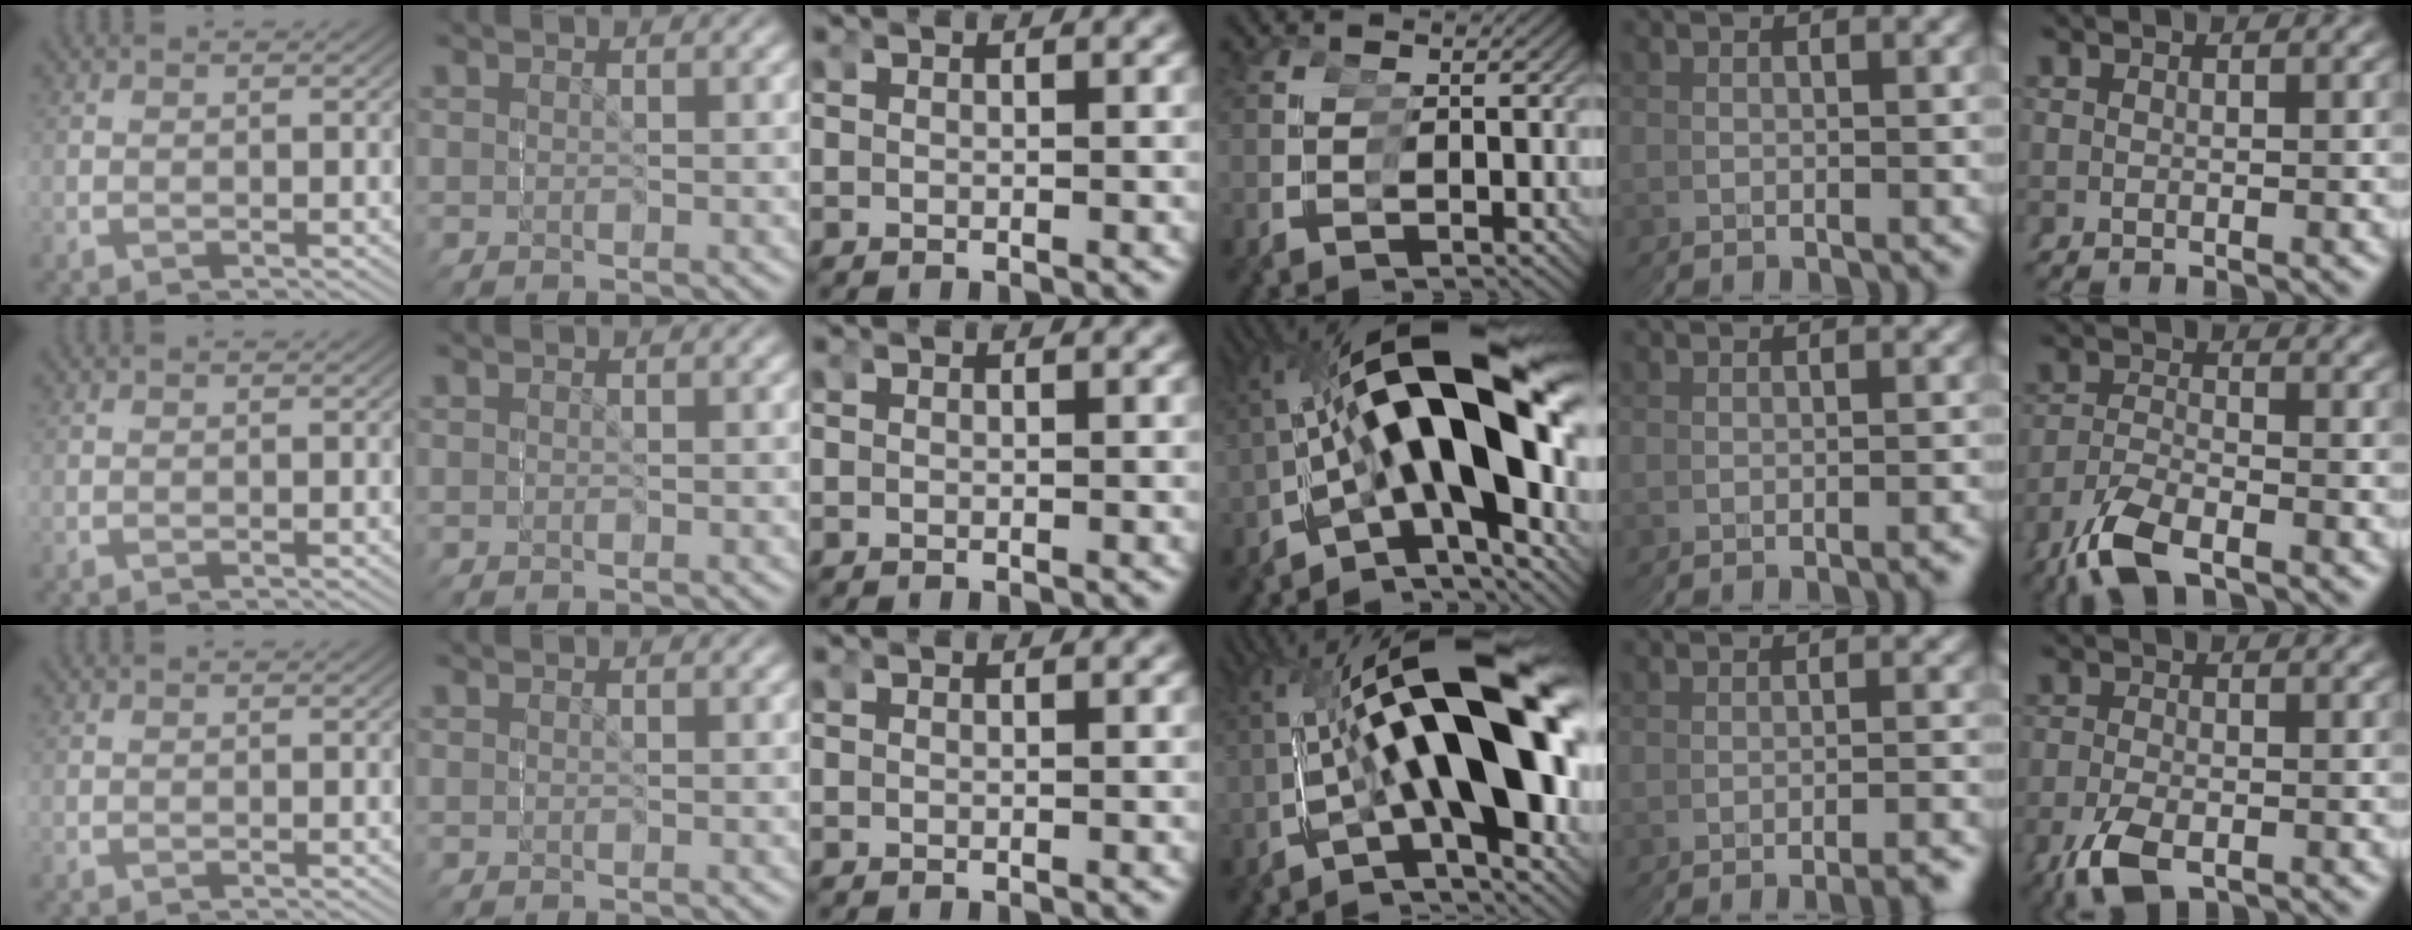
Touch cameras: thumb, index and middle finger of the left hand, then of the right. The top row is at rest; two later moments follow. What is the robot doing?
{"motion": "grasp_and_lifting", "object": "screwdriver"}